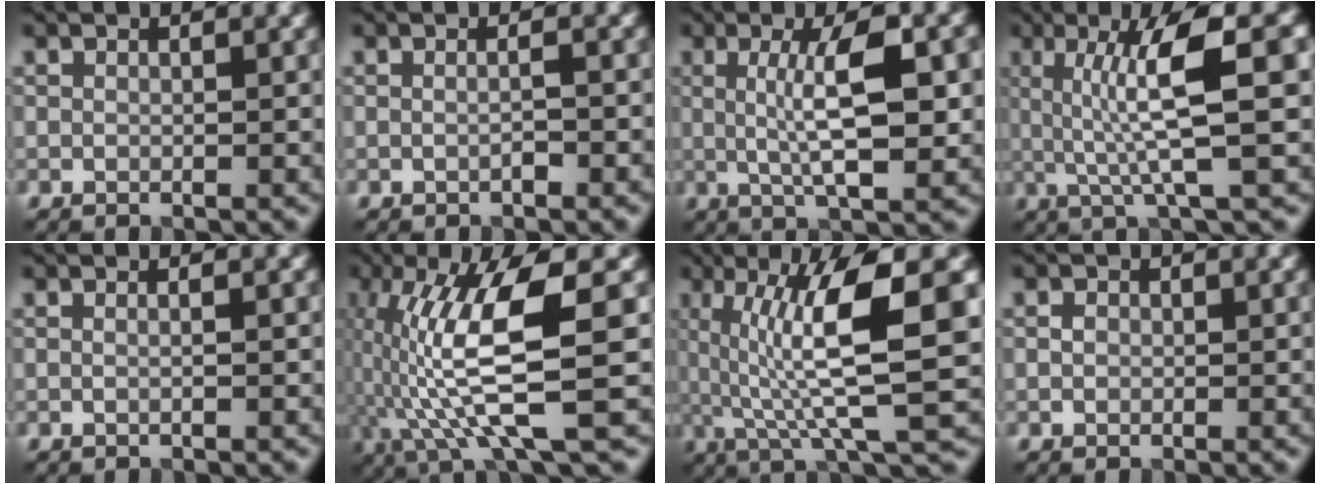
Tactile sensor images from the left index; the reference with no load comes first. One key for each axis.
{"total": 0.9, "fx": -0.4, "fy": 0.1, "fz": 0.8, "tx": -0.016, "ty": 0.001, "tz": -0.010}
{"total": 7.0, "fx": 0.8, "fy": 1.8, "fz": 6.7, "tx": -0.109, "ty": 0.004, "tz": 0.012}
{"total": 7.5, "fx": 0.8, "fy": 1.2, "fz": 7.3, "tx": -0.128, "ty": 0.008, "tz": 0.016}
{"total": 0.9, "fx": 0.2, "fy": 0.4, "fz": 0.8, "tx": -0.005, "ty": -0.009, "tz": -0.005}
{"total": 10.3, "fx": -1.2, "fy": 1.9, "fz": 10.0, "tx": -0.194, "ty": 0.004, "tz": -0.021}
{"total": 9.8, "fx": 1.2, "fy": 2.1, "fz": 9.5, "tx": -0.148, "ty": -0.003, "tz": 0.026}
{"total": 0.8, "fx": 0.0, "fy": 0.7, "fz": 0.4, "tx": -0.007, "ty": -0.001, "tz": -0.002}